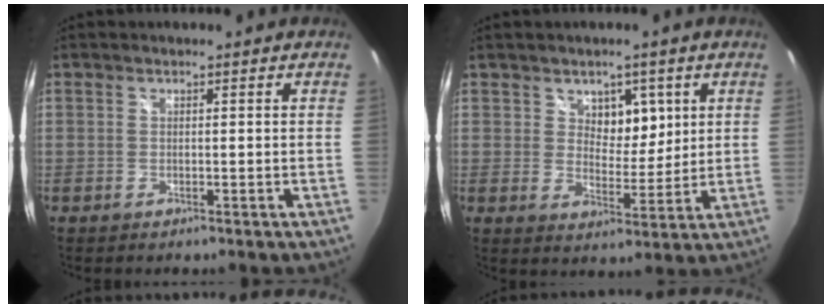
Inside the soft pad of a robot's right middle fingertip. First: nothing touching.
{"total": 5.7, "force": [2.7, 3.9, 3.1], "torque": [-0.037, -0.003, 0.046]}